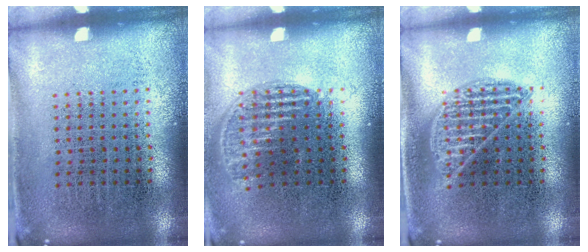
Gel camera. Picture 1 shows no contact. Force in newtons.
{"total": 1.1, "press": 1.0, "slide": 0.5}
{"total": 0.9, "press": 0.9, "slide": 0.0}